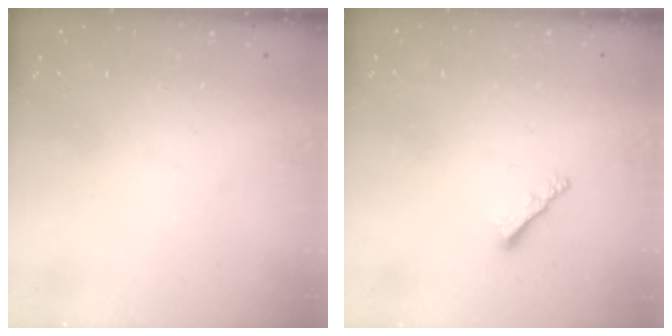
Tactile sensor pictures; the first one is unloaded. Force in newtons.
{"total": 2.1, "press": 2.0, "slide": 0.5}